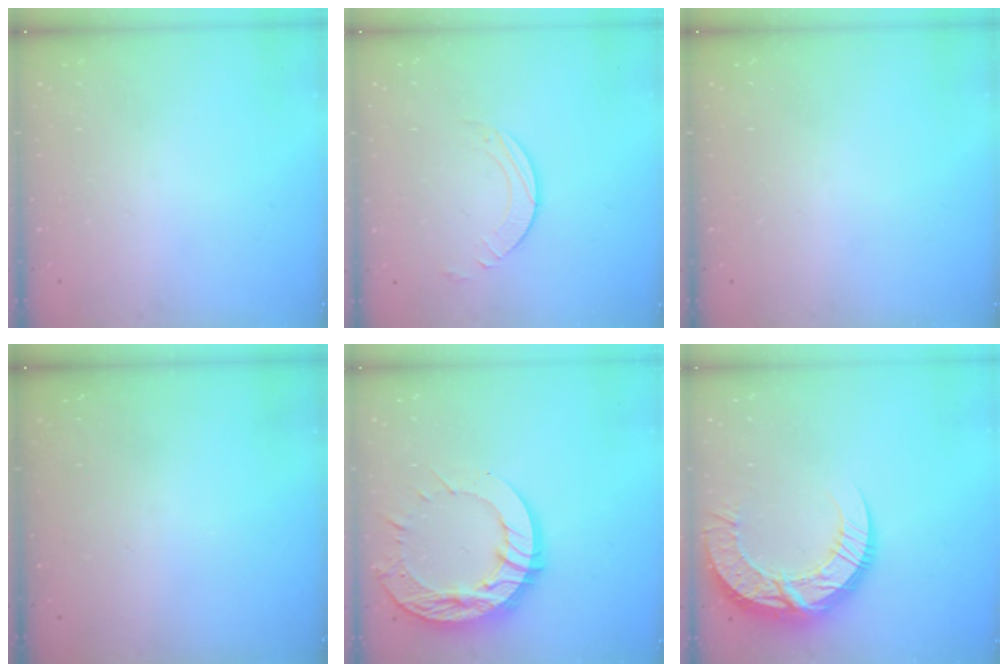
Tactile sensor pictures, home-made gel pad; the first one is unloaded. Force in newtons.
{"total": 2.7, "press": 2.7, "slide": 0.2}
{"total": 0.0}
{"total": 0.0}
{"total": 15.9, "press": 15.8, "slide": 1.4}
{"total": 16.6, "press": 16.5, "slide": 1.4}